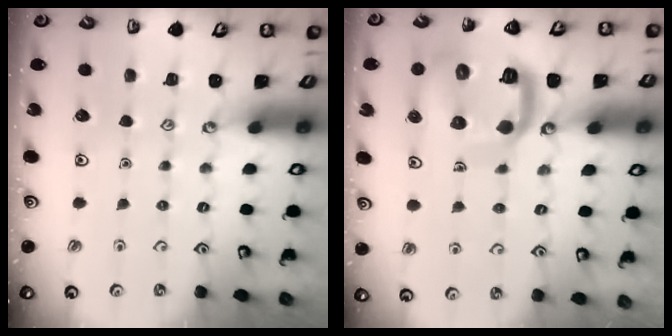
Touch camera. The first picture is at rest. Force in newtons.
{"total": 15.6, "press": 15.5, "slide": 1.8}